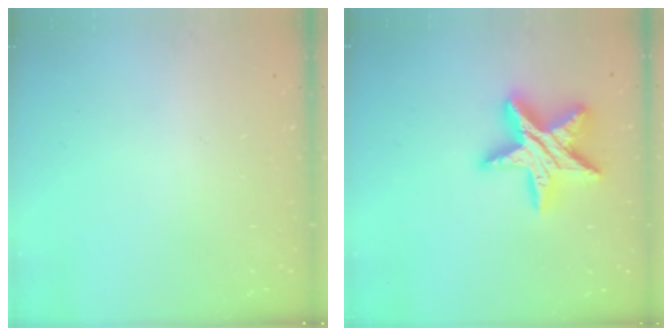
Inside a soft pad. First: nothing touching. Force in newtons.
{"total": 17.9, "press": 17.9, "slide": 1.1}